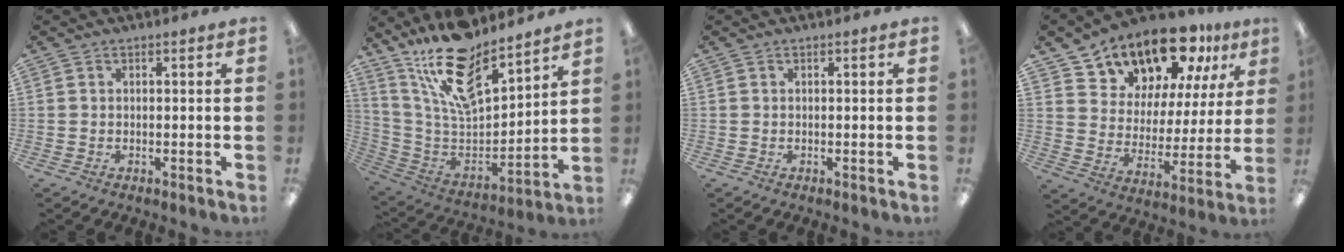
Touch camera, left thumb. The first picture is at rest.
{"total": 20.9, "force": [16.2, 7.4, 10.8], "torque": [-0.198, -0.103, 0.287]}
{"total": 0.0}
{"total": 15.6, "force": [13.4, 6.7, 4.3], "torque": [-0.095, -0.105, 0.243]}